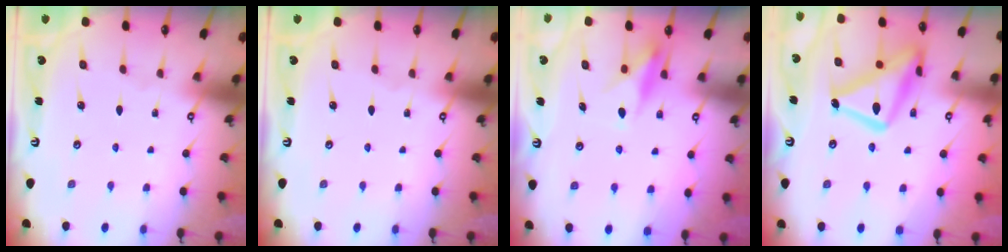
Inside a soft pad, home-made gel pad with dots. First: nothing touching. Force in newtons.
{"total": 0.0}
{"total": 9.4, "press": 9.4, "slide": 0.4}
{"total": 17.4, "press": 17.3, "slide": 1.3}